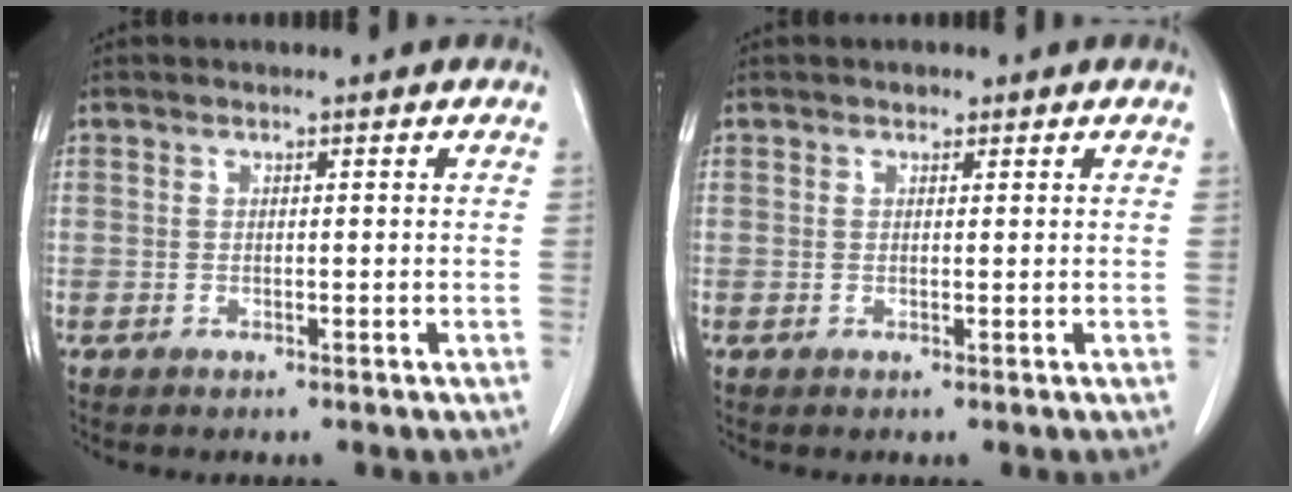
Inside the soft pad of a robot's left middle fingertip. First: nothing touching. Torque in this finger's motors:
{"motor_torque": [0.18, -0.16, -0.01, 0.00]}